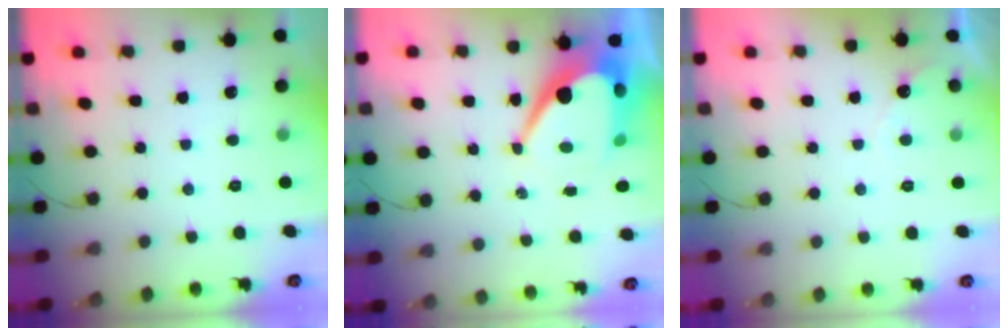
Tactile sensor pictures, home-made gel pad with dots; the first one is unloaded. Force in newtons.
{"total": 13.7, "press": 13.6, "slide": 1.2}
{"total": 2.3, "press": 2.3, "slide": 0.1}